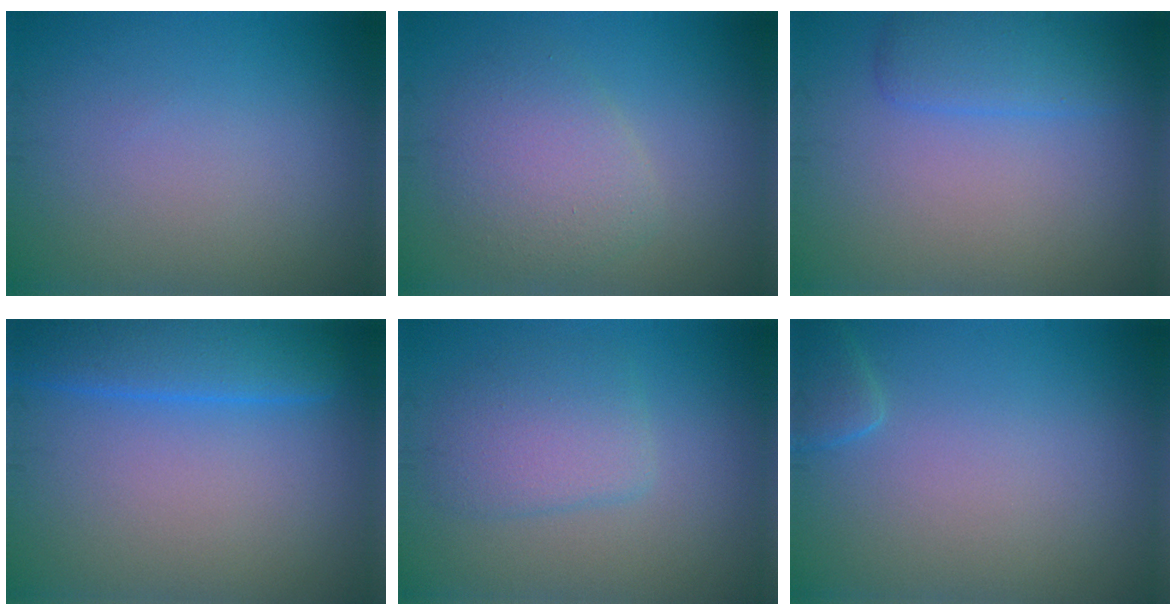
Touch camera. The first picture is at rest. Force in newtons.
{"total": 3.8, "press": 3.8, "slide": 0.1}
{"total": 2.7, "press": 2.7, "slide": 0.1}
{"total": 5.4, "press": 5.4, "slide": 0.3}
{"total": 3.4, "press": 3.4, "slide": 0.1}
{"total": 1.3, "press": 1.3, "slide": 0.1}